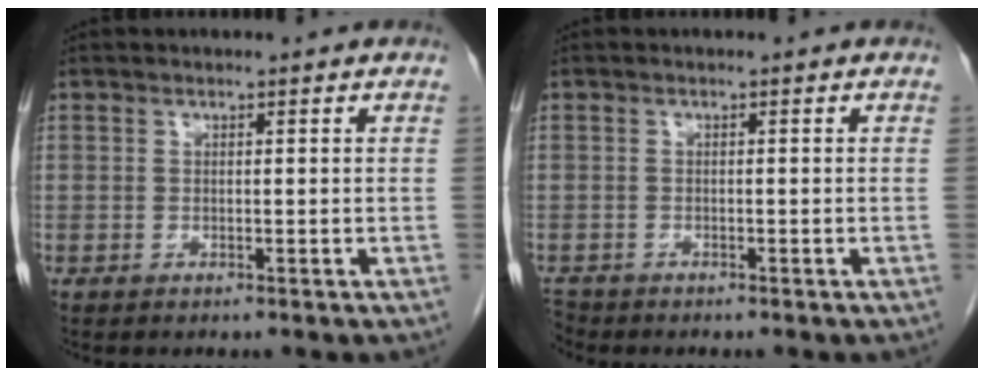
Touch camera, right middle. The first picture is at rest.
{"total": 1.5, "force": [-1.4, 0.4, 0.0], "torque": [-0.003, -0.005, -0.024]}